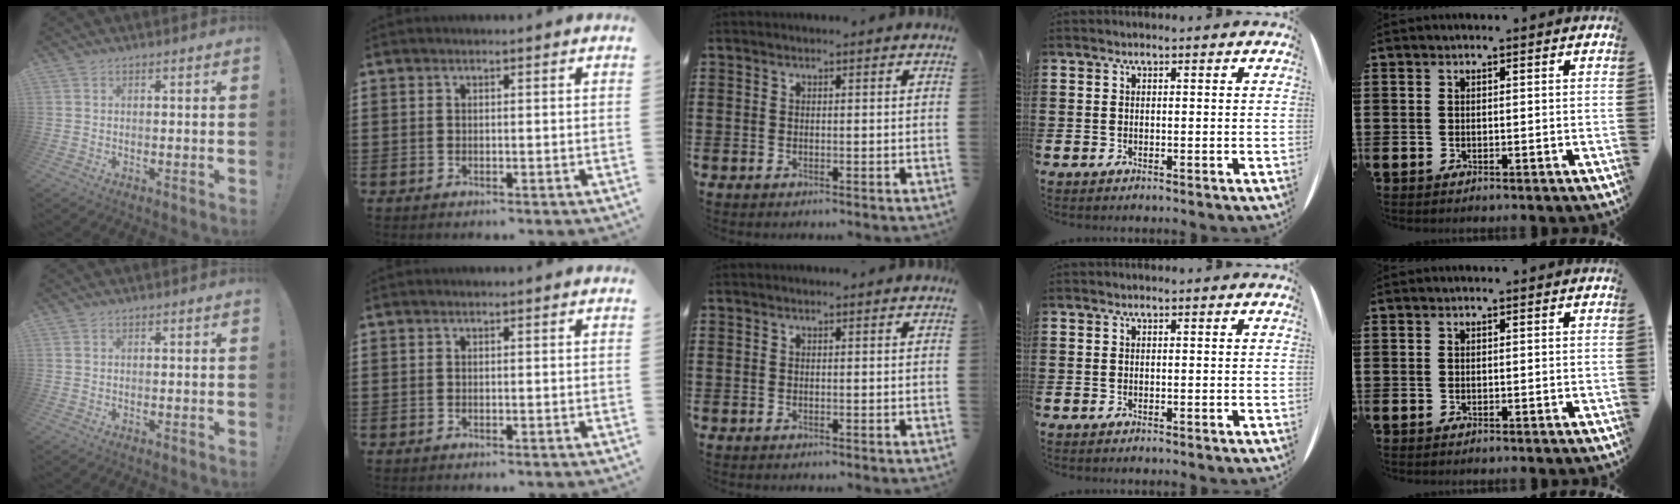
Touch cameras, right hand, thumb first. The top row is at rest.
{"middle": {"total": 0.7, "force": [0.7, 0.2, 0.0], "torque": [0.005, -0.004, 0.012]}}